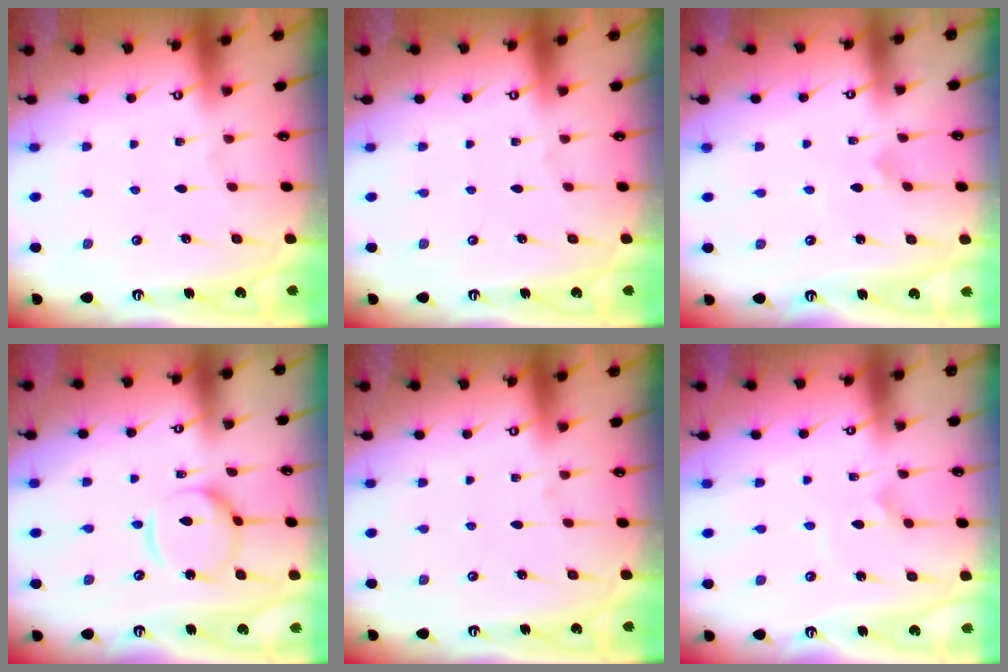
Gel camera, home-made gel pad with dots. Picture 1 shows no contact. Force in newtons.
{"total": 0.0}
{"total": 0.7, "press": 0.7, "slide": 0.0}
{"total": 10.9, "press": 10.9, "slide": 0.9}
{"total": 0.0}
{"total": 2.4, "press": 2.4, "slide": 0.6}